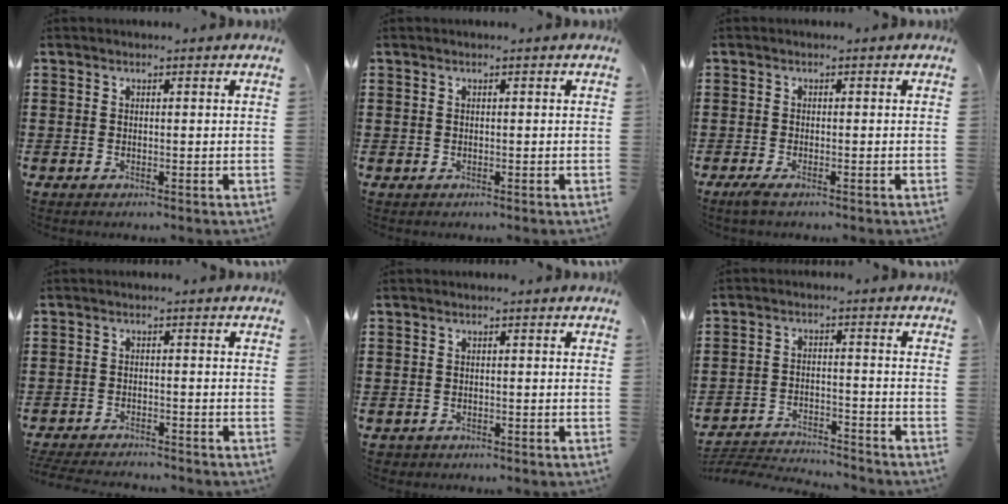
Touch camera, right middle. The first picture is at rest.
{"total": 0.0}
{"total": 1.2, "force": [-0.7, 0.2, 0.9], "torque": [-0.016, -0.004, -0.013]}
{"total": 2.8, "force": [-2.8, 0.0, 0.3], "torque": [-0.016, -0.006, -0.060]}
{"total": 0.6, "force": [-0.5, 0.3, -0.1], "torque": [-0.001, 0.002, -0.013]}
{"total": 4.0, "force": [-3.9, 0.4, 0.5], "torque": [-0.022, 0.002, -0.087]}